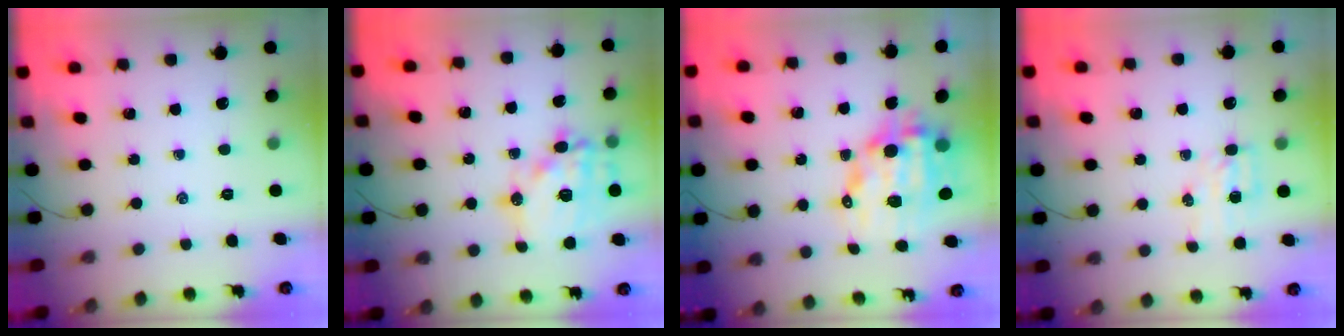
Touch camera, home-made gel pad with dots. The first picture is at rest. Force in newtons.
{"total": 18.3, "press": 18.0, "slide": 3.5}
{"total": 13.2, "press": 12.9, "slide": 2.9}
{"total": 4.6, "press": 4.5, "slide": 1.0}